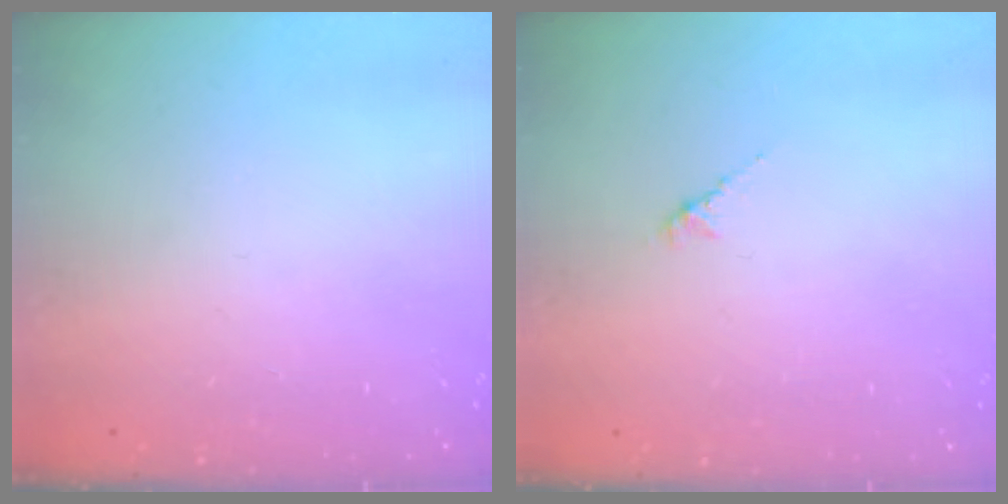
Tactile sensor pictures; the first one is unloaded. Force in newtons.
{"total": 1.5, "press": 1.4, "slide": 0.5}